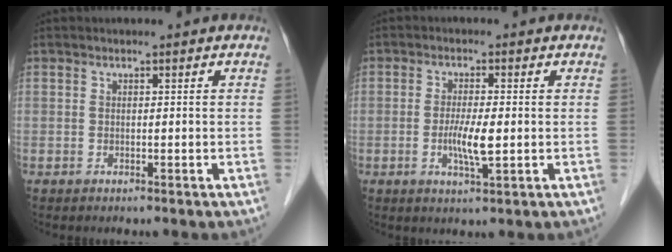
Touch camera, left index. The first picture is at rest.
{"total": 4.5, "force": [-0.7, 0.5, 4.4], "torque": [-0.088, -0.010, -0.013]}